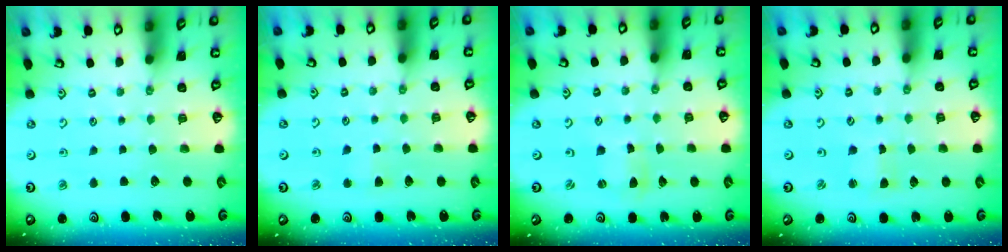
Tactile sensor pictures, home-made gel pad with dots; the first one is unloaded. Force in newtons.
{"total": 2.6, "press": 2.5, "slide": 0.5}
{"total": 1.6, "press": 1.6, "slide": 0.3}
{"total": 2.2, "press": 2.1, "slide": 0.3}